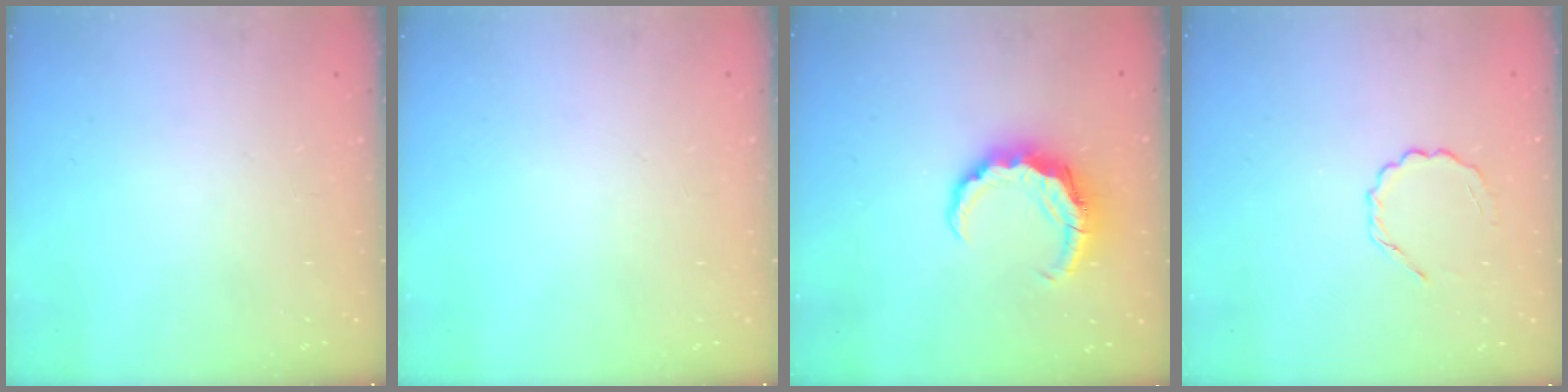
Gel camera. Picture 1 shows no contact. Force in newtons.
{"total": 0.0}
{"total": 7.5, "press": 7.5, "slide": 1.0}
{"total": 2.5, "press": 2.3, "slide": 0.9}